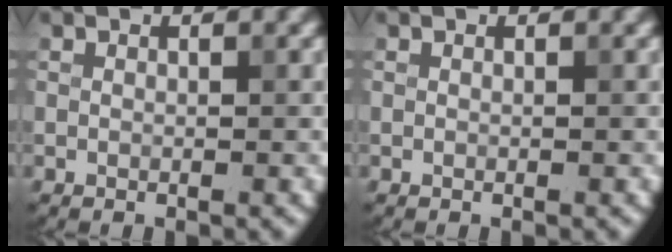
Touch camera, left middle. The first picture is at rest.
{"total": 0.0}